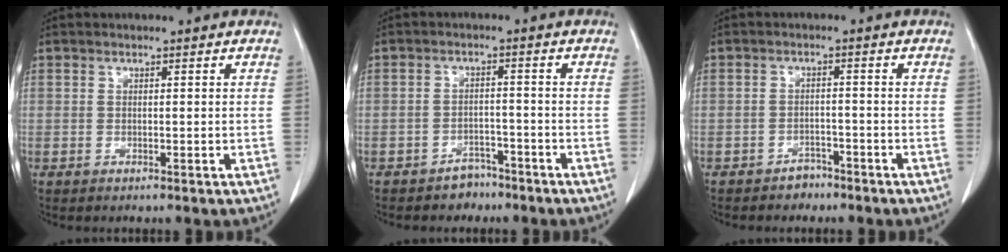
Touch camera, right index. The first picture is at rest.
{"total": 3.8, "force": [-3.0, 2.2, 0.5], "torque": [-0.009, 0.011, -0.039]}
{"total": 2.7, "force": [-2.2, 1.5, 0.5], "torque": [-0.011, 0.007, -0.028]}